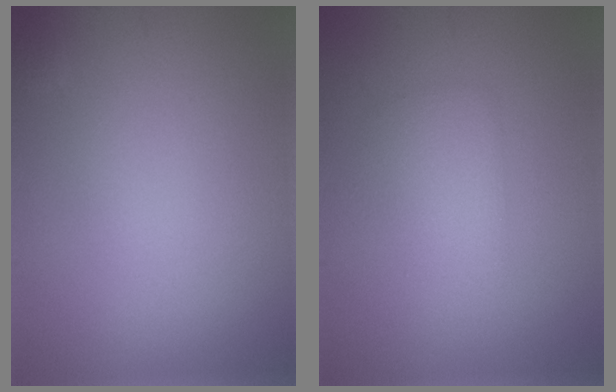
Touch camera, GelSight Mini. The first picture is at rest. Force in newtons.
{"total": 2.3, "press": 2.3, "slide": 0.1}